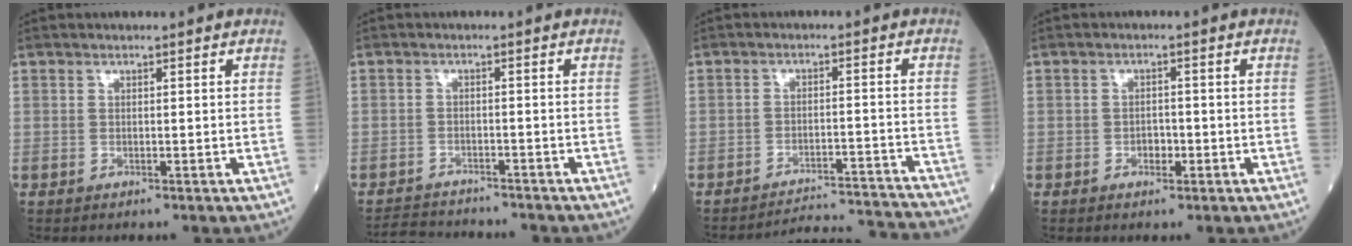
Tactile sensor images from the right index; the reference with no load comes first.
{"total": 5.7, "force": [-5.5, 1.2, 0.5], "torque": [-0.011, -0.009, -0.088]}
{"total": 12.7, "force": [-12.6, -1.7, 0.4], "torque": [0.008, 0.004, -0.170]}
{"total": 1.9, "force": [-0.7, 1.2, 1.2], "torque": [-0.015, 0.006, -0.009]}